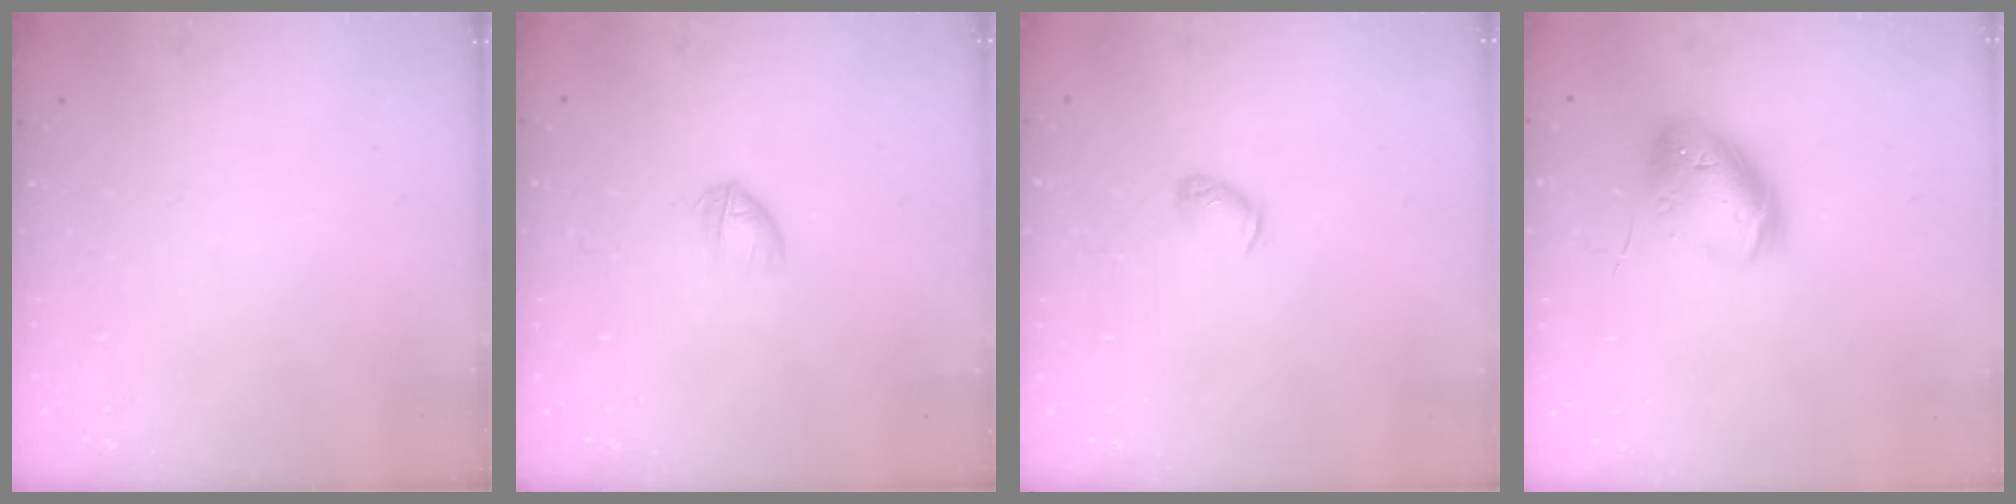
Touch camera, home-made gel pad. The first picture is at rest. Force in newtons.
{"total": 3.3, "press": 3.2, "slide": 1.0}
{"total": 3.3, "press": 3.2, "slide": 0.6}
{"total": 14.9, "press": 14.7, "slide": 2.2}